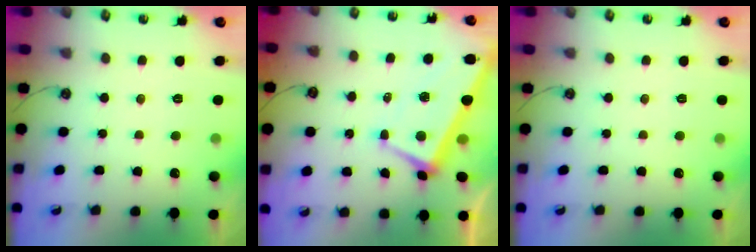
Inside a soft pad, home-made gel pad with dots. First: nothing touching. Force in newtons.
{"total": 1.9, "press": 1.7, "slide": 0.8}
{"total": 0.0}